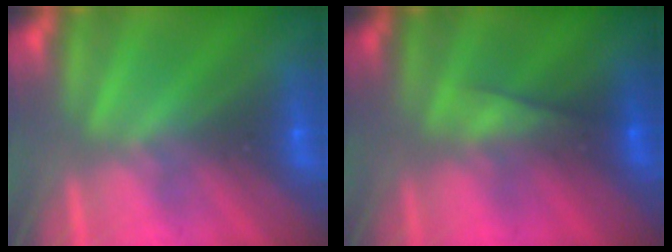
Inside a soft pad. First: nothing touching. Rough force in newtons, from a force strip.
{"total": 4.7}